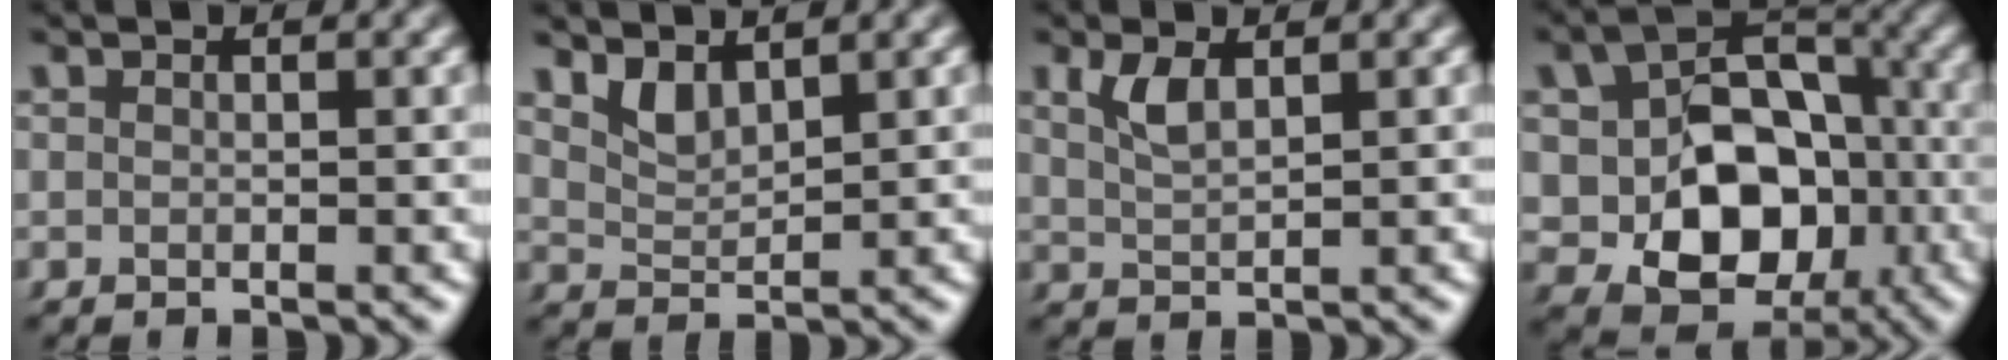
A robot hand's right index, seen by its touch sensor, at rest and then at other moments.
{"total": 2.3, "force": [1.6, 1.2, 1.2], "torque": [-0.033, -0.010, 0.034]}
{"total": 2.1, "force": [1.2, 0.8, 1.6], "torque": [-0.036, -0.005, 0.029]}
{"total": 12.5, "force": [-1.5, 10.1, 7.2], "torque": [-0.144, -0.041, -0.014]}